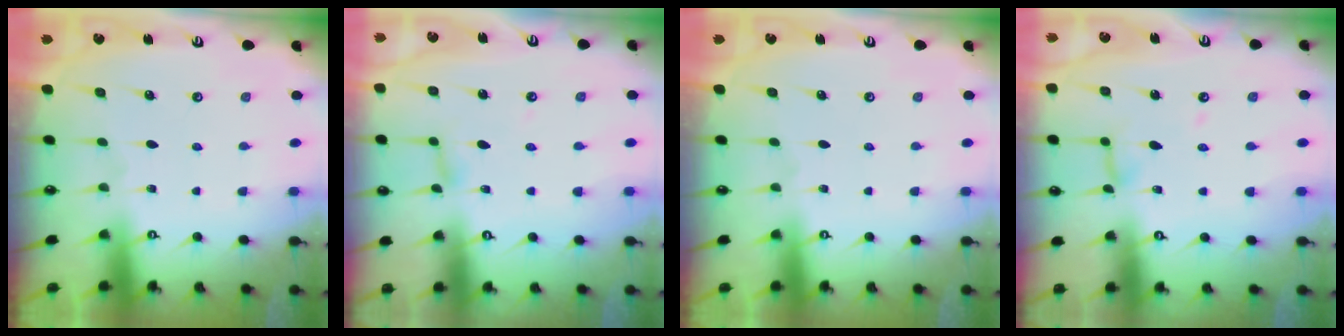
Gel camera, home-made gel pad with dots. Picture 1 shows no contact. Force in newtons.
{"total": 2.6, "press": 2.6, "slide": 0.3}
{"total": 0.0}
{"total": 6.1, "press": 6.1, "slide": 0.5}